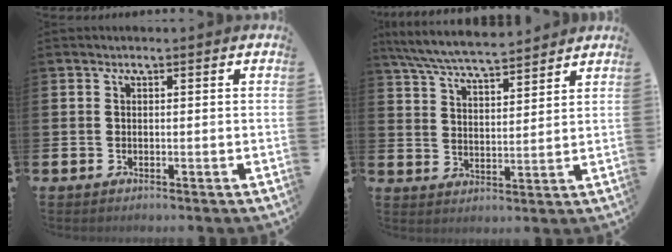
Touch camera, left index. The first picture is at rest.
{"total": 7.0, "force": [6.7, 0.7, 2.0], "torque": [-0.064, -0.031, 0.120]}